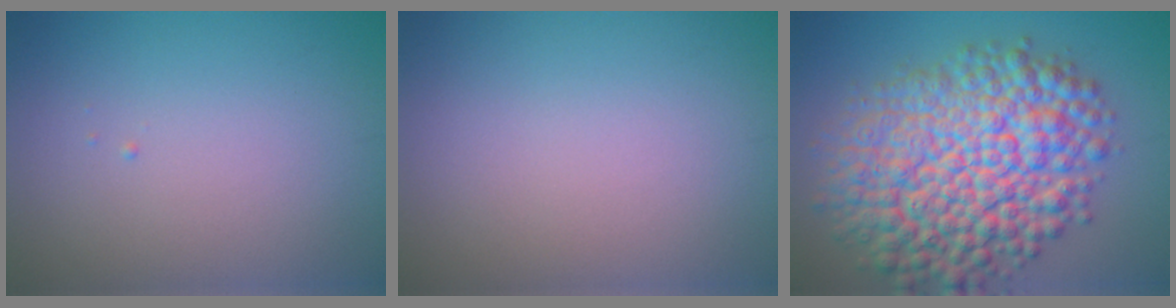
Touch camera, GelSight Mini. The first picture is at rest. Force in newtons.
{"total": 0.0}
{"total": 12.6, "press": 12.6, "slide": 0.4}